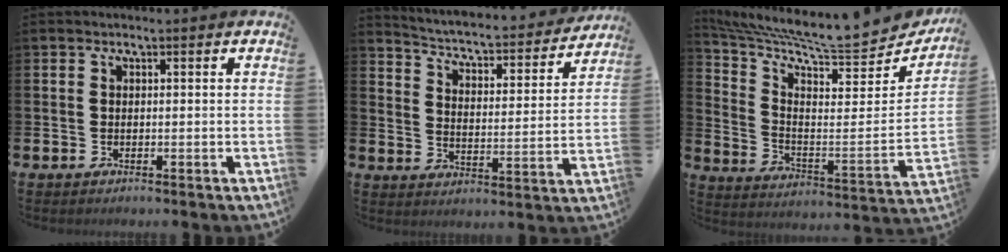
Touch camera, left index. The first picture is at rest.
{"total": 4.5, "force": [4.1, 0.8, 1.5], "torque": [-0.057, -0.039, 0.059]}
{"total": 9.4, "force": [8.5, 1.5, 3.9], "torque": [-0.096, -0.088, 0.135]}